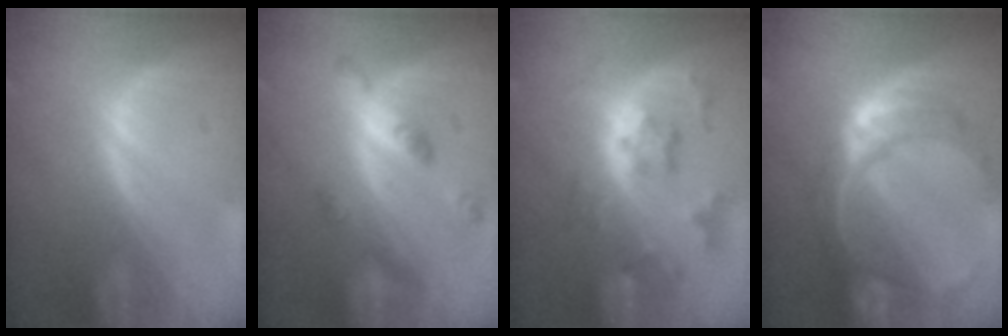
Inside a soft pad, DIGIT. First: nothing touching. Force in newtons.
{"total": 5.9, "press": 5.1, "slide": 2.9}
{"total": 7.2, "press": 6.4, "slide": 3.2}
{"total": 11.1, "press": 9.2, "slide": 6.1}